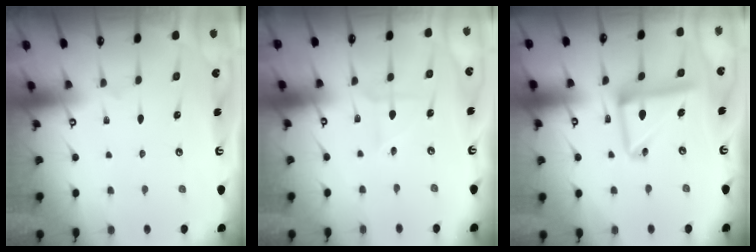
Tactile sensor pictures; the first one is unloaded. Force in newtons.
{"total": 3.0, "press": 2.9, "slide": 0.6}
{"total": 14.3, "press": 14.2, "slide": 1.4}